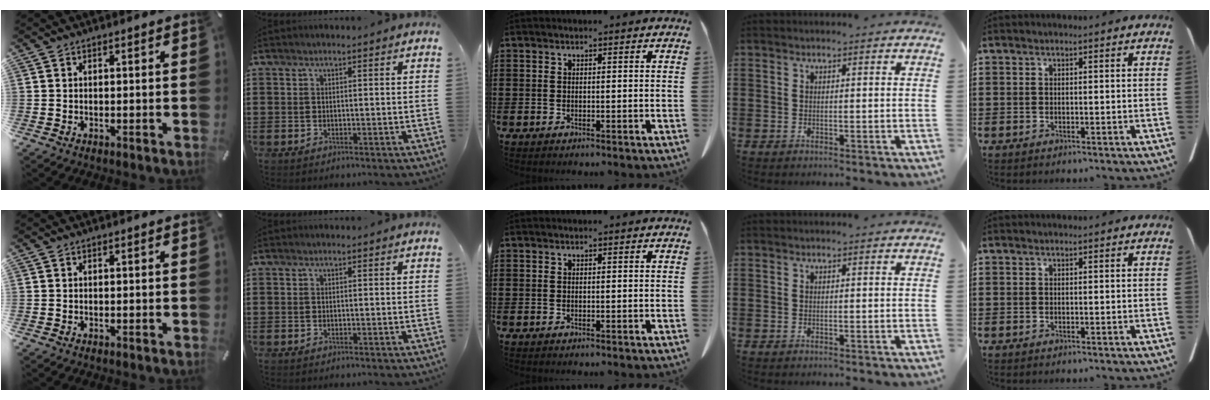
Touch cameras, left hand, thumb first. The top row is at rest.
{}